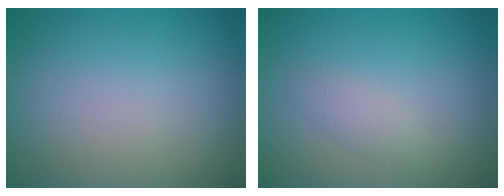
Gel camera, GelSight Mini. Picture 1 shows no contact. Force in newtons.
{"total": 1.2, "press": 1.2, "slide": 0.1}